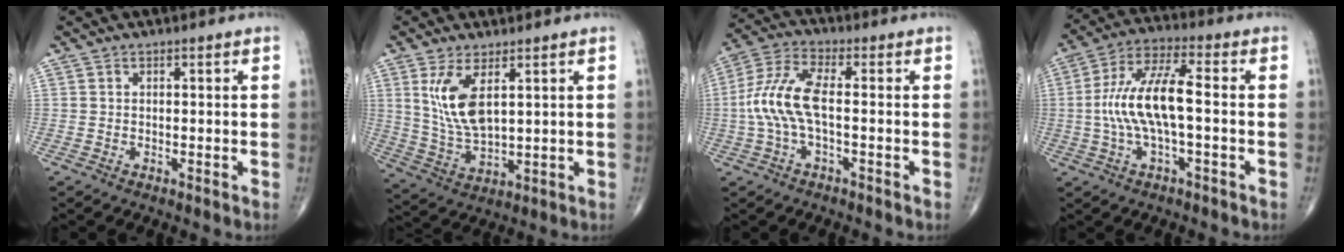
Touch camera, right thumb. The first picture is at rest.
{"total": 9.6, "force": [3.4, 4.0, 8.0], "torque": [-0.160, -0.021, 0.079]}
{"total": 9.8, "force": [-0.9, 3.6, 9.1], "torque": [-0.218, 0.028, -0.021]}
{"total": 12.5, "force": [-0.9, 3.9, 11.8], "torque": [-0.250, 0.036, -0.019]}